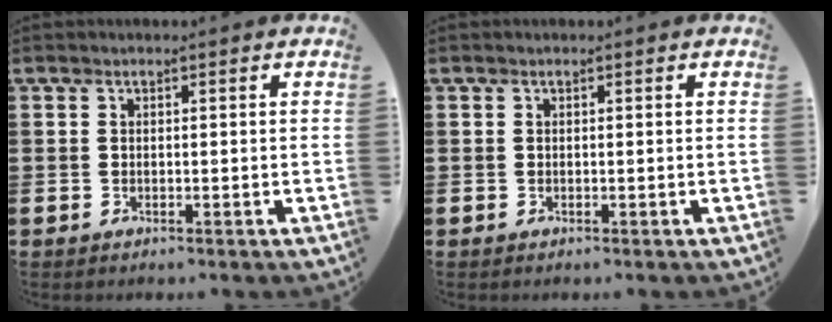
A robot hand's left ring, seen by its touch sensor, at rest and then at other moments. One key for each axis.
{"total": 0.0}